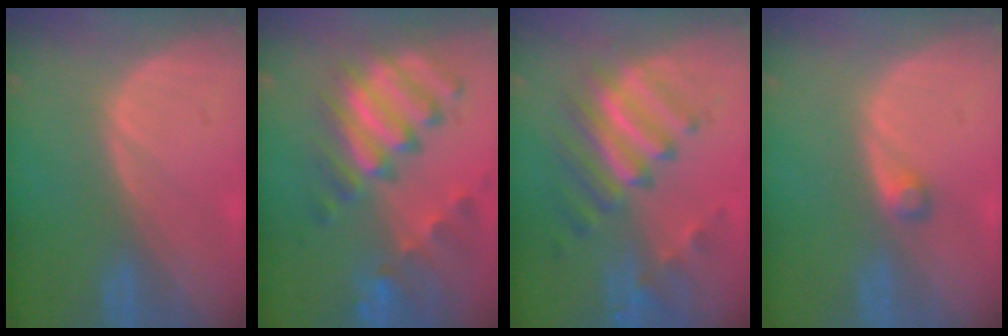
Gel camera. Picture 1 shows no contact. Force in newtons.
{"total": 11.3, "press": 9.8, "slide": 5.8}
{"total": 9.3, "press": 8.6, "slide": 3.6}
{"total": 1.5, "press": 1.4, "slide": 0.2}